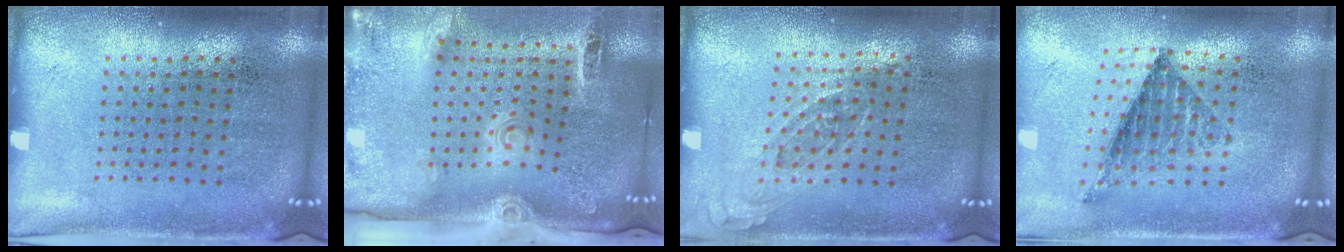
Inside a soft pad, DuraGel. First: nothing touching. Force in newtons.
{"total": 3.1, "press": 2.2, "slide": 2.2}
{"total": 0.8, "press": 0.8, "slide": 0.3}
{"total": 0.9, "press": 0.8, "slide": 0.3}